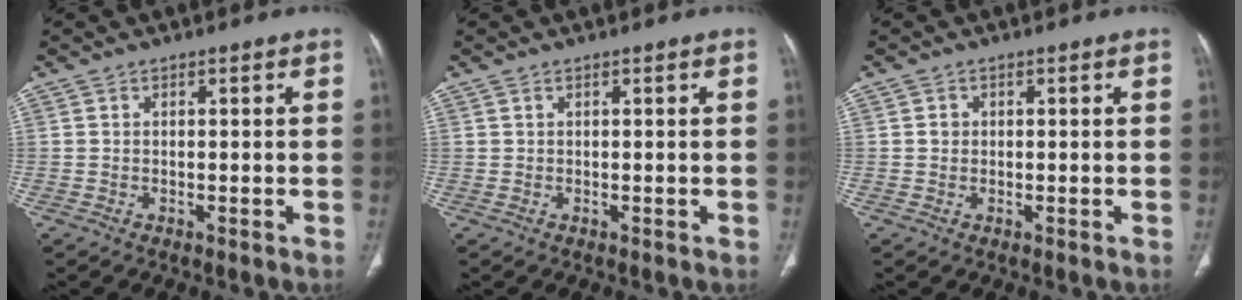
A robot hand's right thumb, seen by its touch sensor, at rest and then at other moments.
{"total": 0.0}
{"total": 1.1, "force": [0.3, 1.0, 0.2], "torque": [0.001, 0.002, 0.004]}